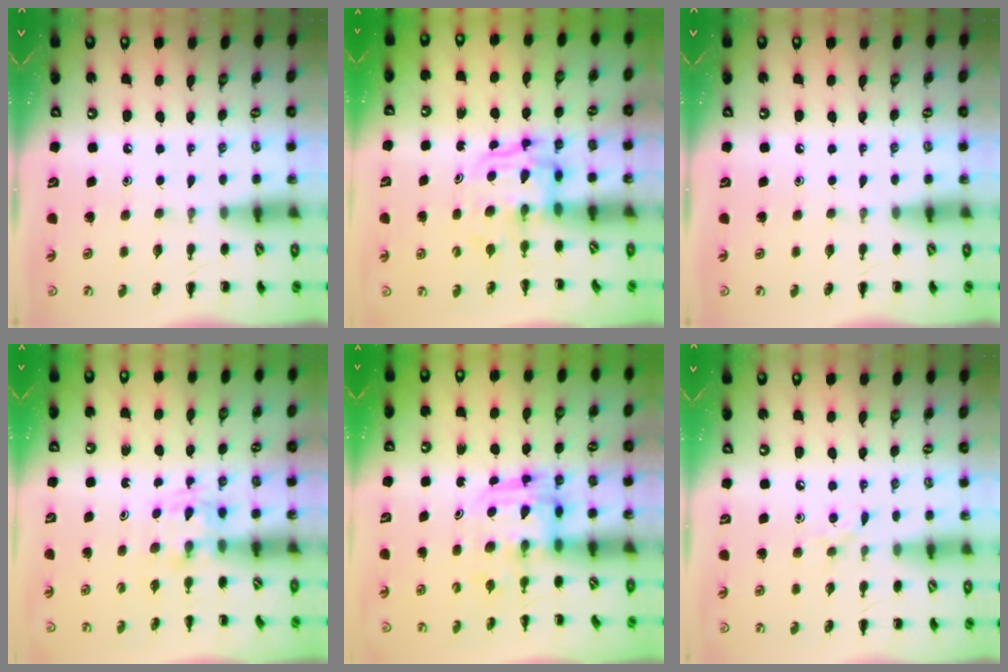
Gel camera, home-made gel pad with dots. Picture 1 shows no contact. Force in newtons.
{"total": 3.5, "press": 3.4, "slide": 0.3}
{"total": 0.0}
{"total": 2.8, "press": 2.6, "slide": 1.1}
{"total": 3.0, "press": 3.0, "slide": 0.3}
{"total": 5.8, "press": 5.6, "slide": 1.3}